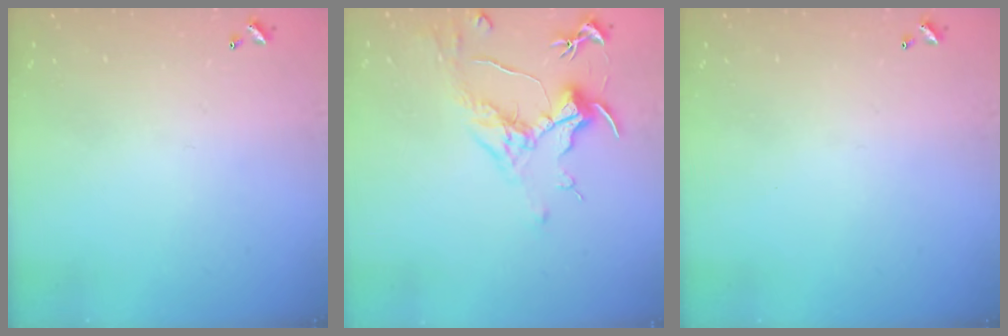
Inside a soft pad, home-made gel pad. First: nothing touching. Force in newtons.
{"total": 1.6, "press": 1.3, "slide": 0.9}
{"total": 0.0}